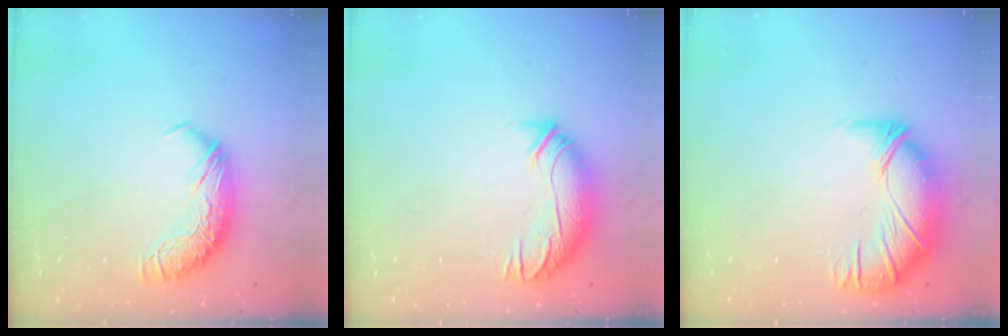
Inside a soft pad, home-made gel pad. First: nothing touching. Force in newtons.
{"total": 3.4, "press": 2.1, "slide": 2.7}
{"total": 2.6, "press": 1.0, "slide": 2.4}